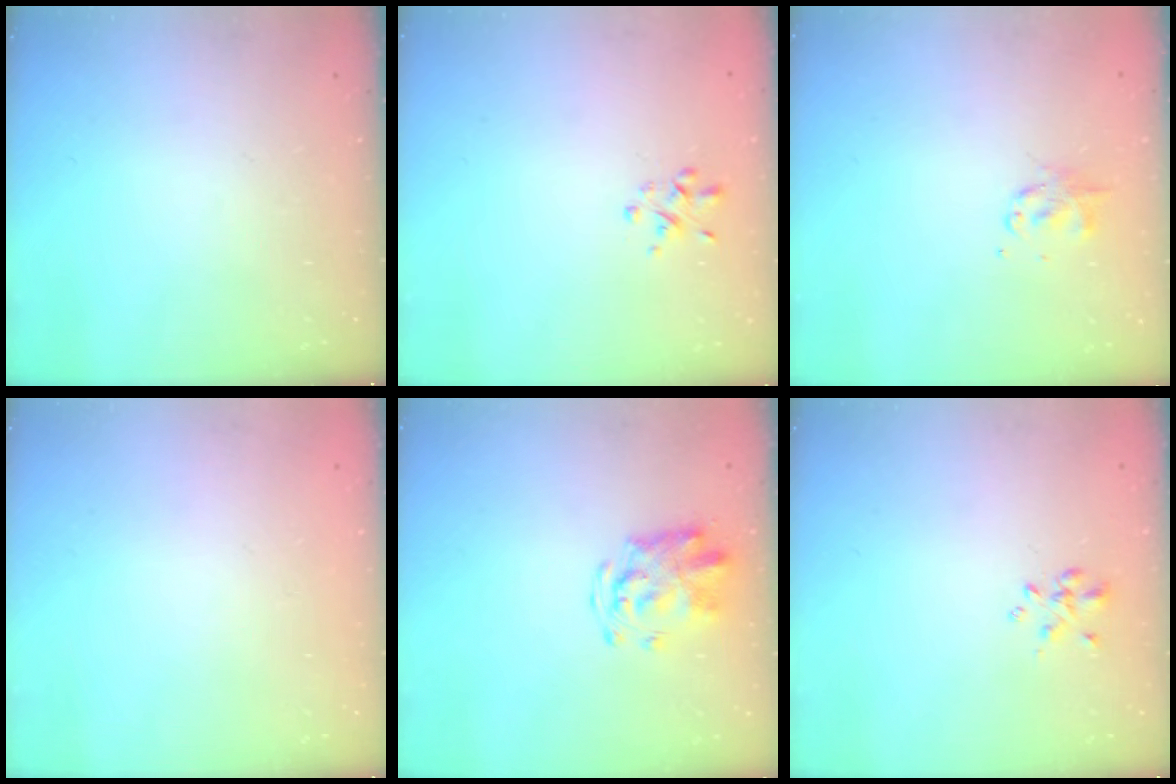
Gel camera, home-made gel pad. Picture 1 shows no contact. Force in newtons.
{"total": 1.5, "press": 1.5, "slide": 0.3}
{"total": 2.5, "press": 2.5, "slide": 0.6}
{"total": 1.6, "press": 1.6, "slide": 0.2}
{"total": 5.0, "press": 4.9, "slide": 0.8}
{"total": 1.0, "press": 0.9, "slide": 0.4}